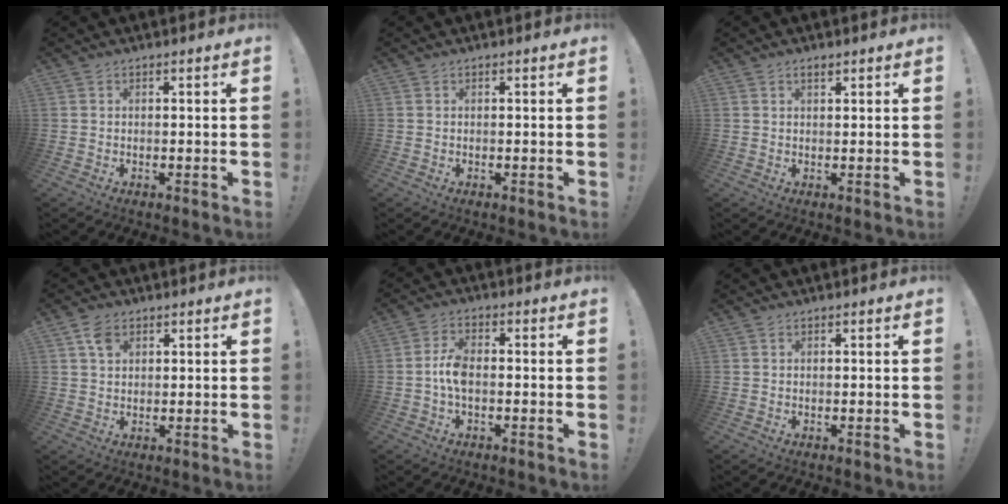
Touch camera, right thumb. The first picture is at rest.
{"total": 0.0}
{"total": 1.5, "force": [1.1, 0.5, 1.0], "torque": [-0.018, -0.001, 0.019]}
{"total": 4.5, "force": [2.3, 3.0, 2.4], "torque": [-0.038, -0.002, 0.043]}
{"total": 6.2, "force": [-1.2, 2.9, 5.4], "torque": [-0.114, 0.004, -0.021]}
{"total": 0.0}